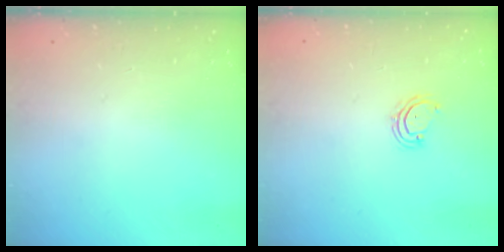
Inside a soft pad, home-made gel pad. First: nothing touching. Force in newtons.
{"total": 4.1, "press": 4.1, "slide": 0.3}